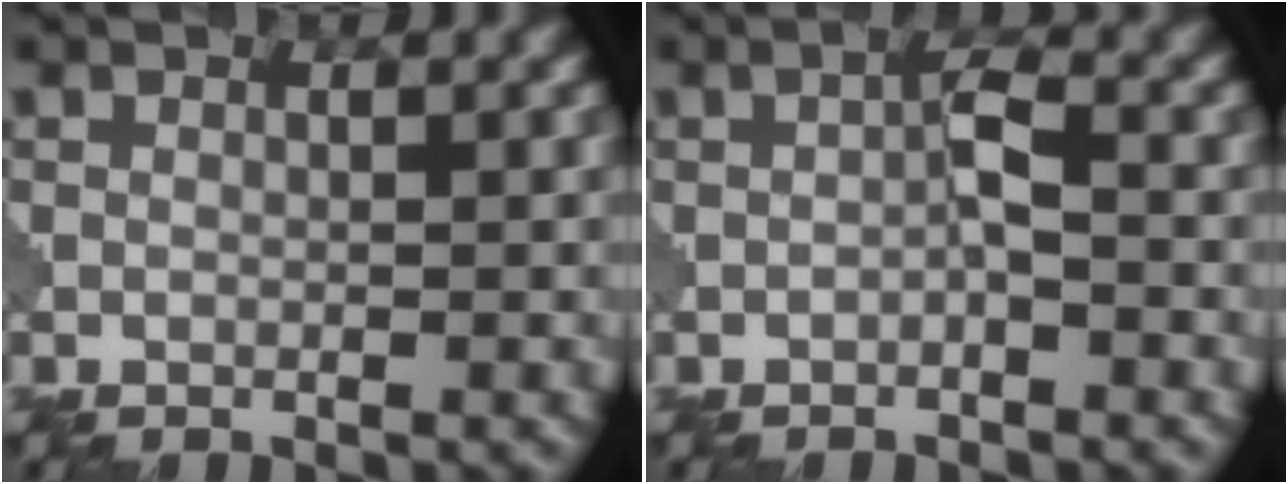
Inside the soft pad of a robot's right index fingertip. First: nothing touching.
{"total": 1.9, "force": [-0.5, 0.3, 1.8], "torque": [-0.034, 0.009, -0.011]}